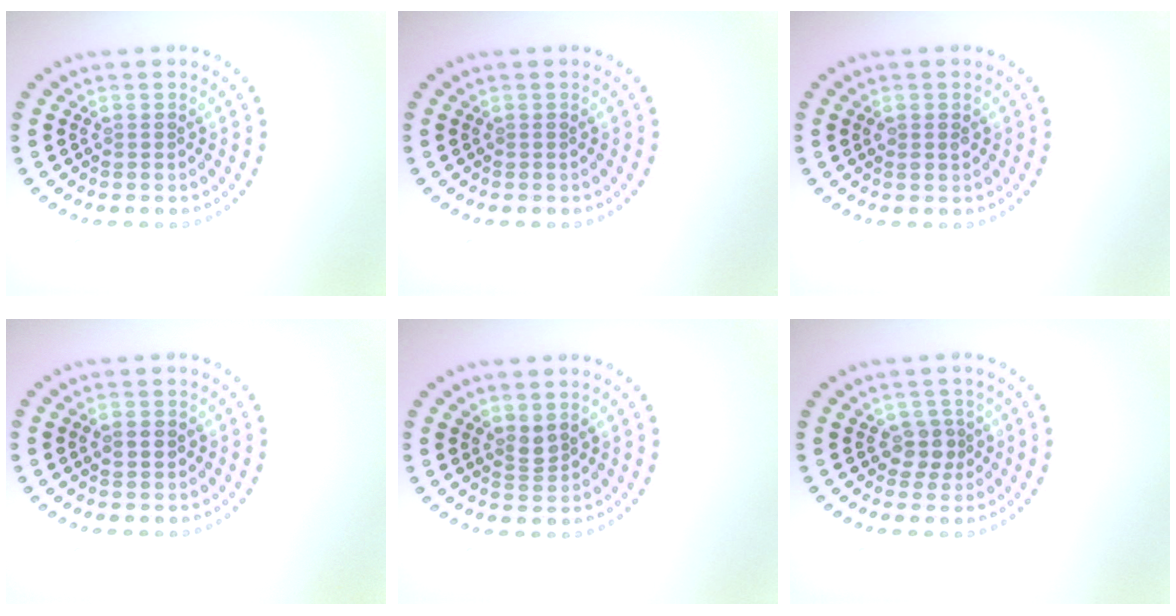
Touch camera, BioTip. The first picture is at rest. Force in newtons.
{"total": 0.0}
{"total": 1.1, "press": 1.1, "slide": 0.2}
{"total": 1.9, "press": 1.9, "slide": 0.1}
{"total": 1.4, "press": 1.1, "slide": 0.9}
{"total": 2.1, "press": 1.7, "slide": 1.1}